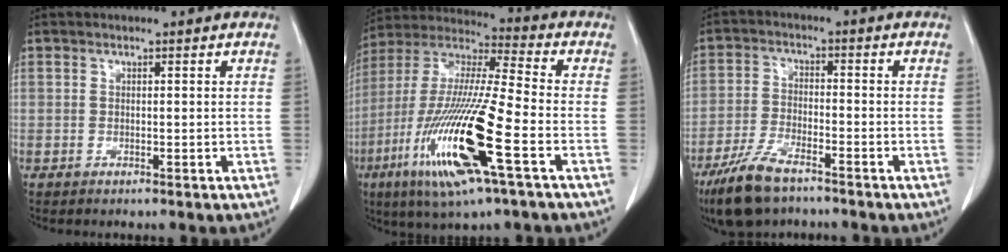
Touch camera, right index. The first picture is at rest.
{"total": 20.5, "force": [-7.6, 1.7, 19.0], "torque": [-0.415, -0.035, -0.147]}
{"total": 8.6, "force": [-6.3, 2.5, 5.2], "torque": [-0.112, -0.016, -0.117]}